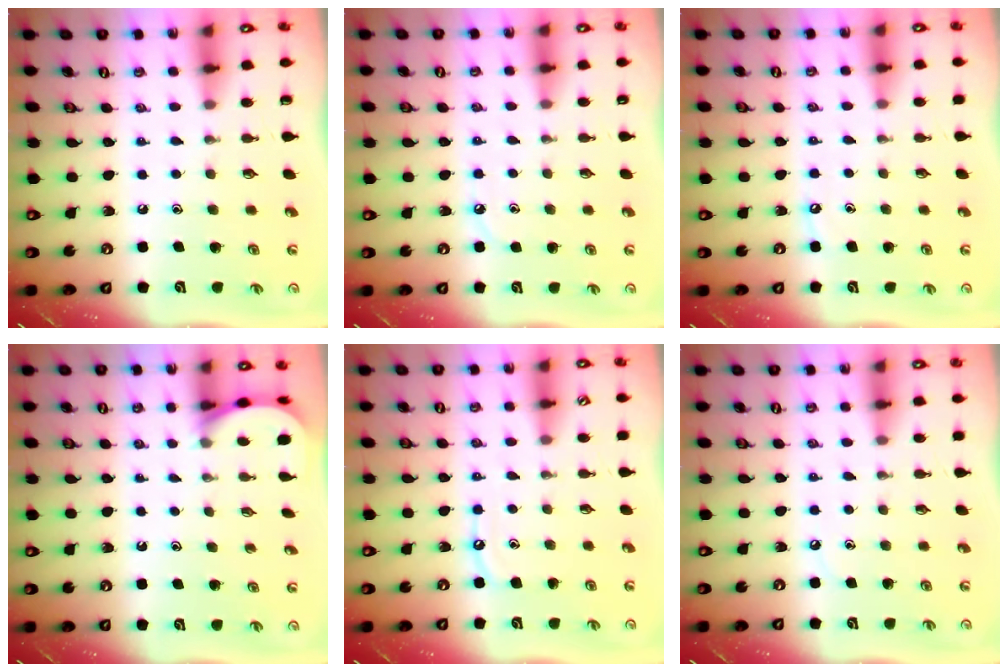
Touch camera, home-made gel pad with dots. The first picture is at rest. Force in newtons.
{"total": 3.3, "press": 3.2, "slide": 0.4}
{"total": 3.1, "press": 3.0, "slide": 0.4}
{"total": 2.5, "press": 2.5, "slide": 0.3}
{"total": 5.3, "press": 5.3, "slide": 0.5}
{"total": 2.5, "press": 2.5, "slide": 0.4}